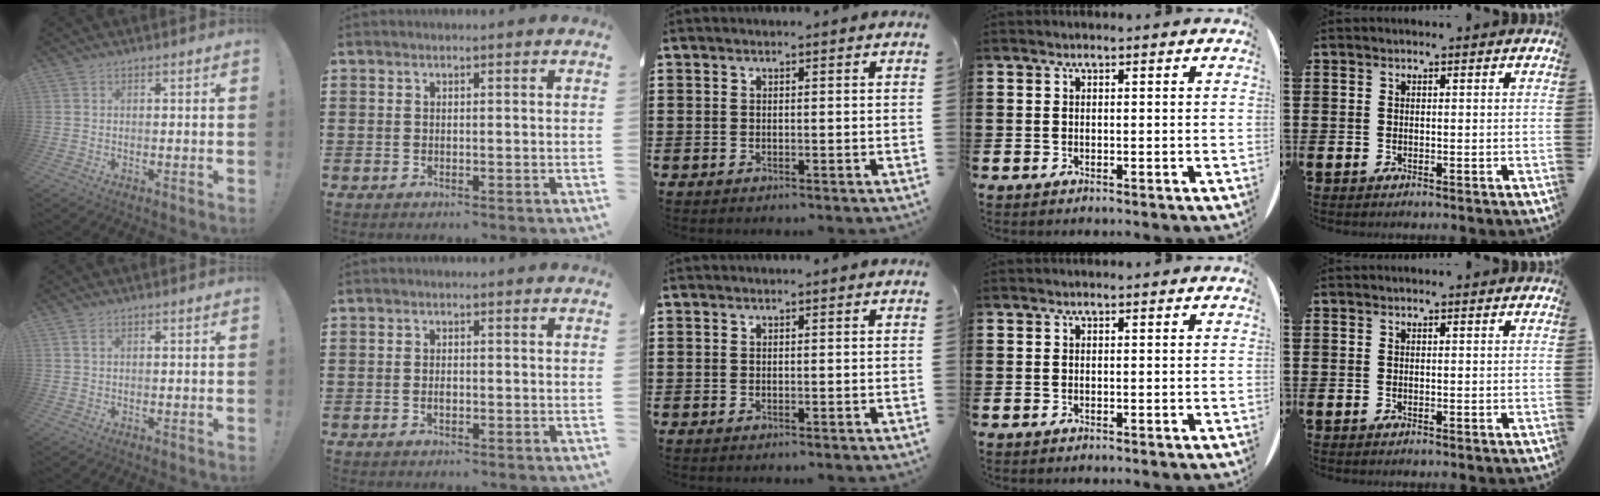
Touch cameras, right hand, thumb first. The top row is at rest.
{"thumb": {"total": 1.6, "force": [0.7, 0.7, 1.3], "torque": [-0.026, 0.002, 0.012]}, "index": {"total": 1.2, "force": [-0.2, 0.5, 1.1], "torque": [-0.024, -0.003, -0.003]}}